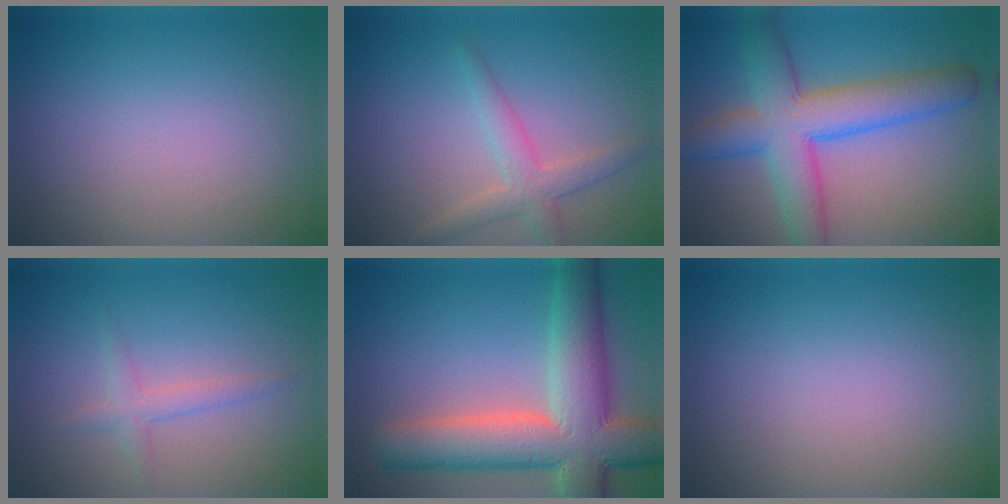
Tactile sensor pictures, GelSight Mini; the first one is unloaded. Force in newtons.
{"total": 2.8, "press": 2.8, "slide": 0.1}
{"total": 7.9, "press": 7.9, "slide": 0.2}
{"total": 1.7, "press": 1.7, "slide": 0.1}
{"total": 11.0, "press": 11.0, "slide": 0.8}
{"total": 0.0}